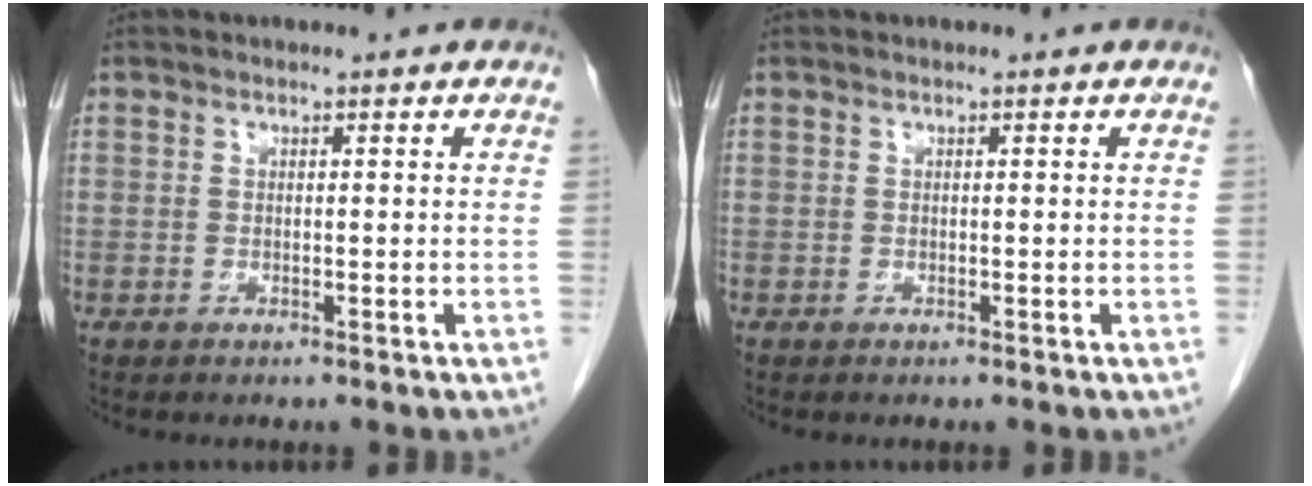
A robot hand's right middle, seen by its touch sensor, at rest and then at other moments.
{"total": 0.0}